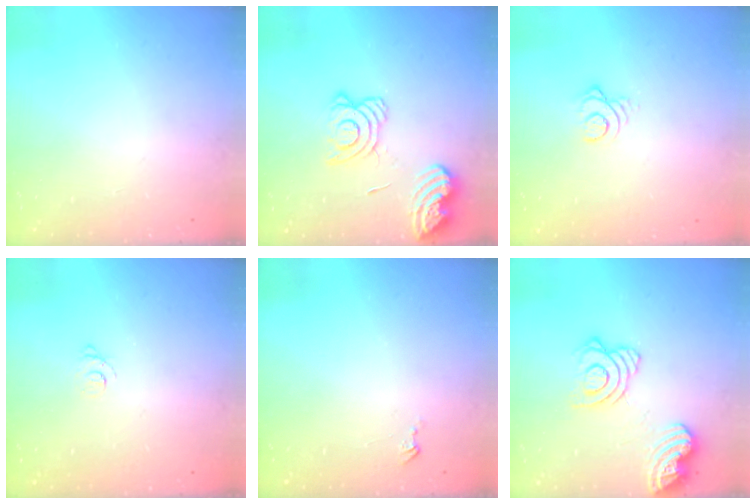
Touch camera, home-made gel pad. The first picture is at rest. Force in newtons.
{"total": 13.5, "press": 13.4, "slide": 1.5}
{"total": 3.6, "press": 3.6, "slide": 0.0}
{"total": 2.4, "press": 2.4, "slide": 0.3}
{"total": 2.7, "press": 2.7, "slide": 0.3}
{"total": 14.6, "press": 14.5, "slide": 1.8}